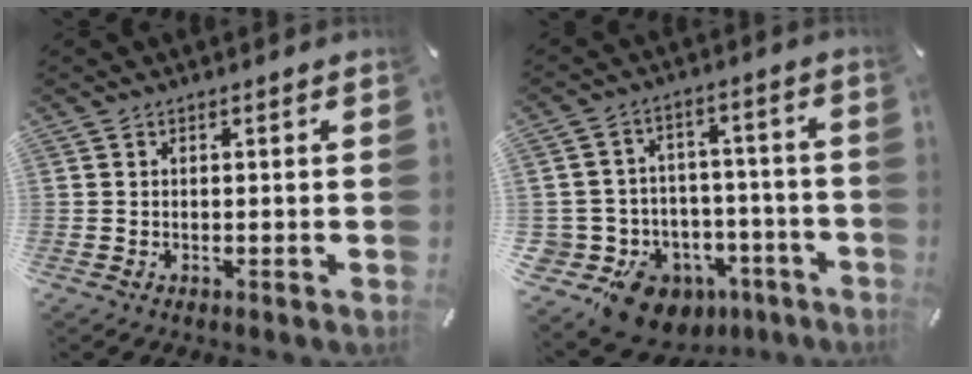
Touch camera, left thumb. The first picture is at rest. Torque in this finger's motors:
{"motor_torque": [1.00, 4.01, 0.30, 0.17, 0.16]}